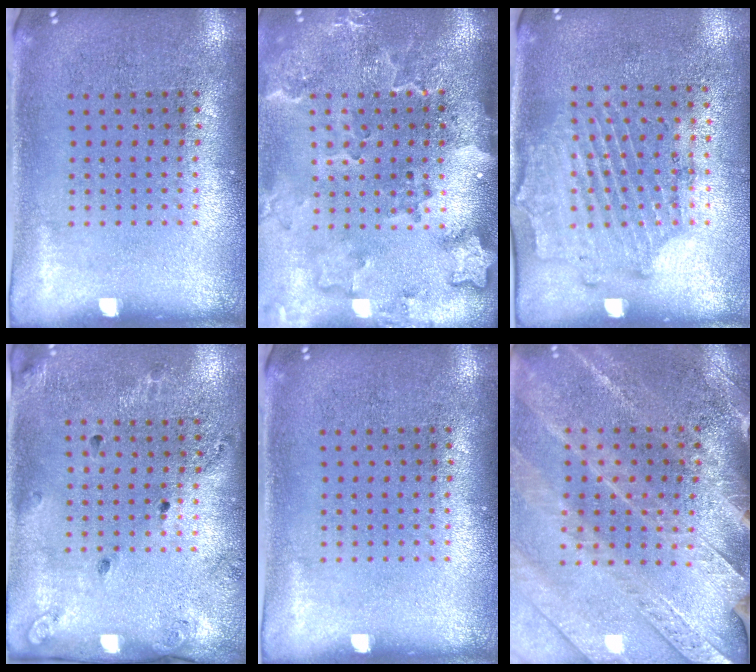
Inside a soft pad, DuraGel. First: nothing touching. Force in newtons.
{"total": 2.9, "press": 2.3, "slide": 1.8}
{"total": 1.7, "press": 1.4, "slide": 0.9}
{"total": 1.6, "press": 1.2, "slide": 1.1}
{"total": 0.0}
{"total": 3.0, "press": 3.0, "slide": 0.4}